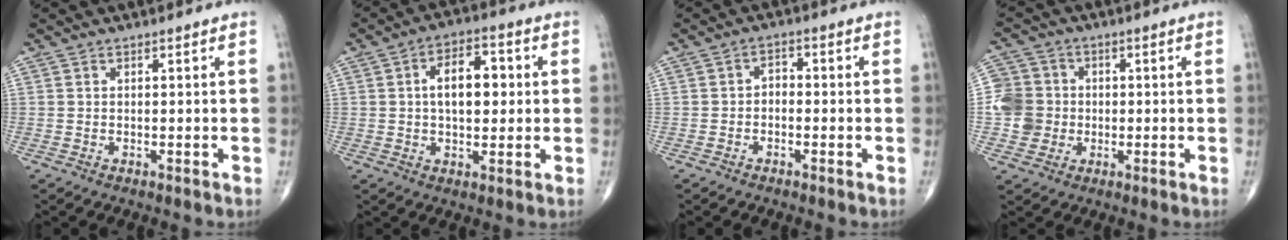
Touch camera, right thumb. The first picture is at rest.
{"total": 9.5, "force": [1.1, 5.4, 7.8], "torque": [-0.102, 0.015, 0.014]}
{"total": 2.2, "force": [-0.7, 1.5, 1.3], "torque": [-0.009, 0.016, -0.022]}
{"total": 8.0, "force": [-0.8, 7.7, 1.9], "torque": [-0.013, 0.013, -0.019]}